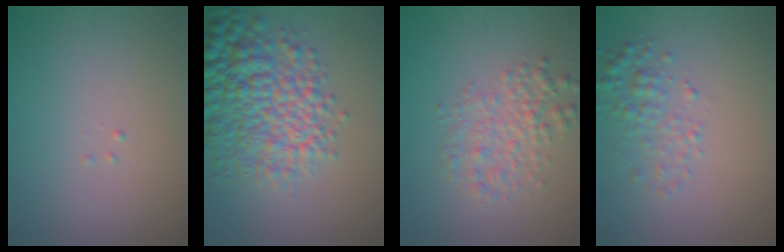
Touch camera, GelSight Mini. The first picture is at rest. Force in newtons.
{"total": 8.2, "press": 8.2, "slide": 0.2}
{"total": 2.9, "press": 2.9, "slide": 0.1}
{"total": 2.3, "press": 2.3, "slide": 0.1}